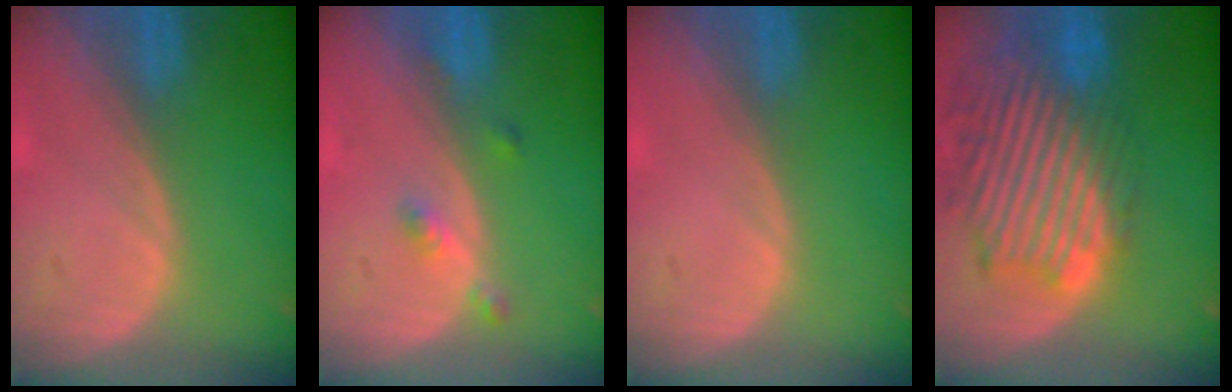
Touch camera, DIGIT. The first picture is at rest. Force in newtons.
{"total": 2.7, "press": 2.3, "slide": 1.5}
{"total": 0.0}
{"total": 13.6, "press": 11.7, "slide": 6.8}